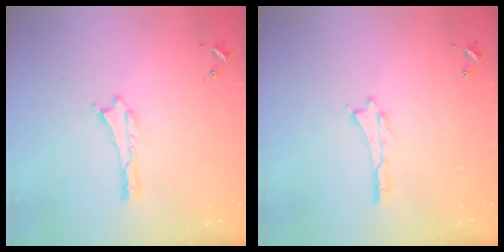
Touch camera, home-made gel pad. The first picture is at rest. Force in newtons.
{"total": 0.0}